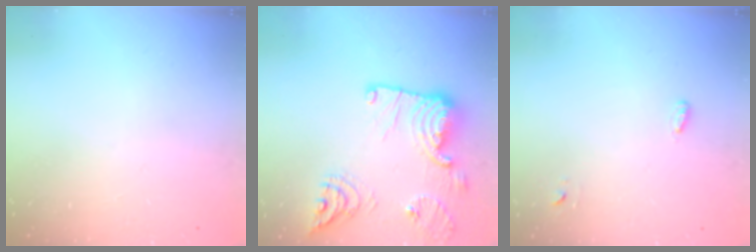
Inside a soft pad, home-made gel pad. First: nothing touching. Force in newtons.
{"total": 19.2, "press": 19.2, "slide": 1.1}
{"total": 2.8, "press": 2.7, "slide": 0.6}